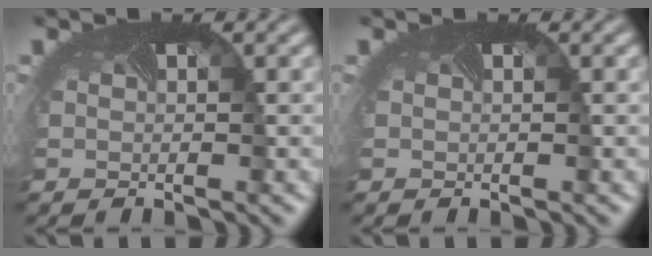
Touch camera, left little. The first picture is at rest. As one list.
[{"total": 0.0}]